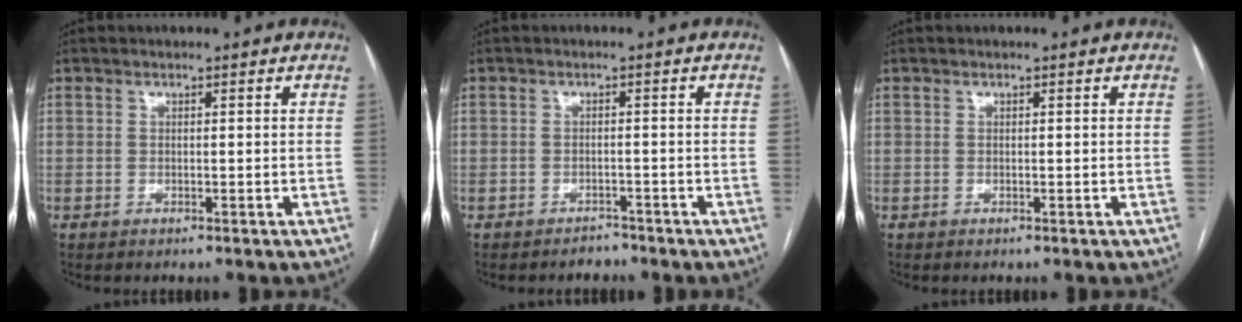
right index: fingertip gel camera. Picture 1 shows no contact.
{"total": 1.8, "force": [-1.6, 0.9, -0.3], "torque": [0.002, 0.002, -0.024]}
{"total": 0.0}